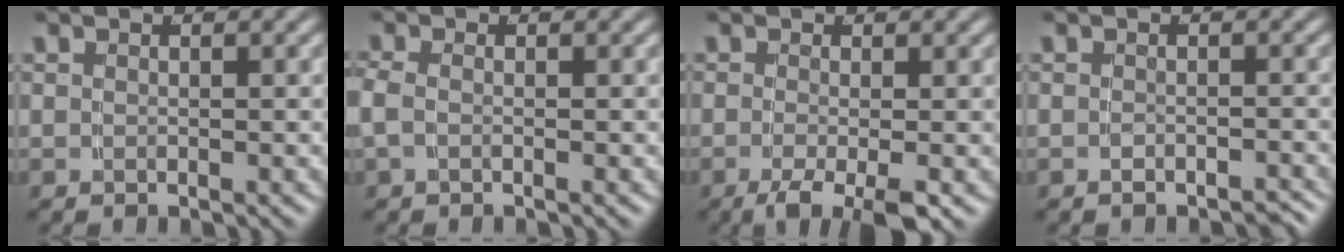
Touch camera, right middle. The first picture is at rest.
{"total": 1.3, "force": [-0.3, 0.6, 1.1], "torque": [-0.034, -0.009, -0.002]}
{"total": 6.7, "force": [-4.7, 2.1, 4.3], "torque": [-0.084, -0.040, -0.052]}
{"total": 1.8, "force": [-1.8, -0.1, 0.4], "torque": [-0.009, -0.005, -0.023]}